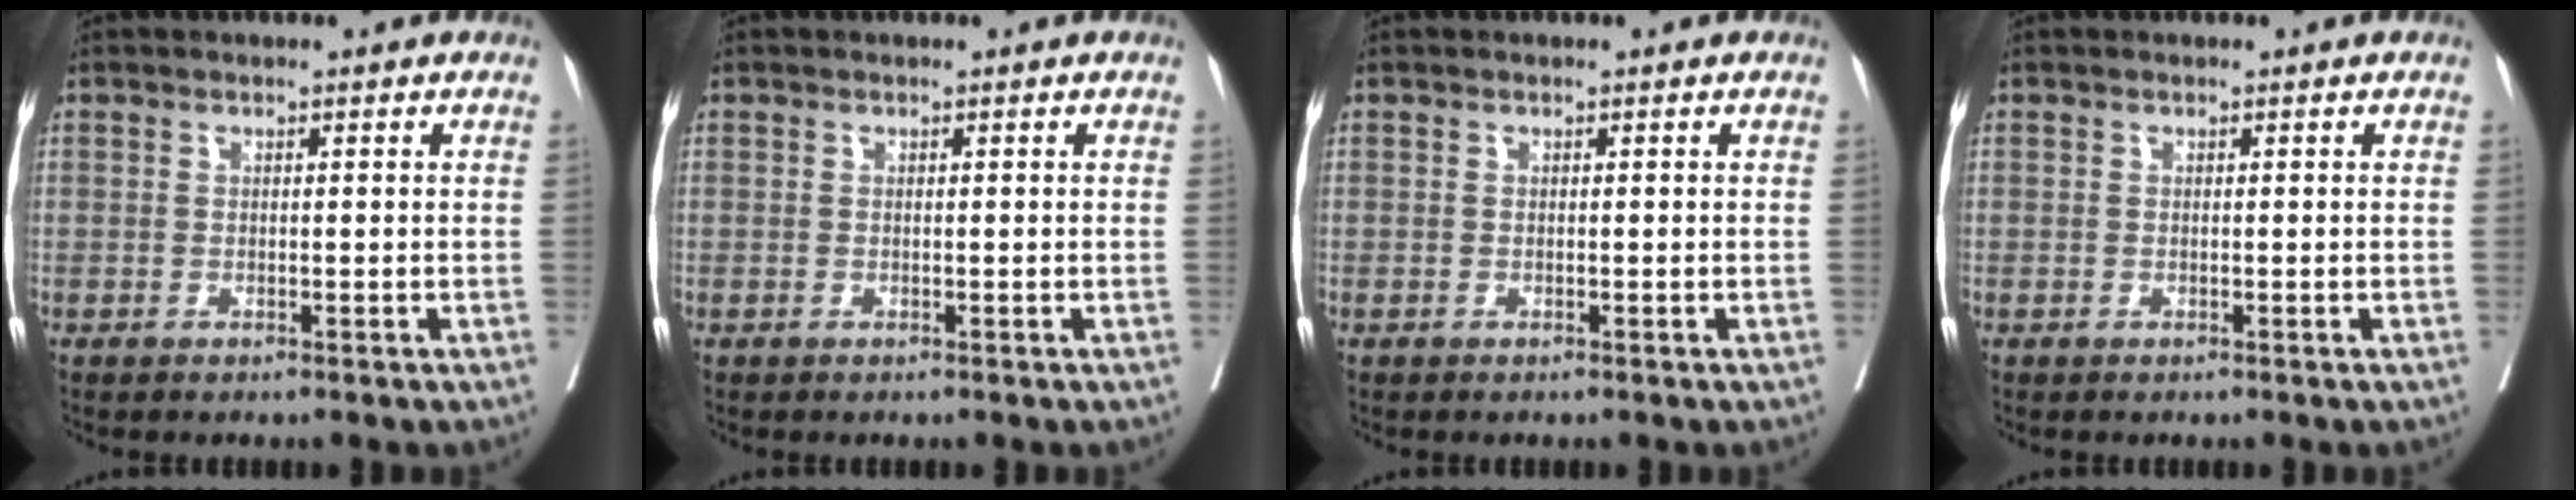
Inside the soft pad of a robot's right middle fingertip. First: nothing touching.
{"total": 0.0}
{"total": 0.0}
{"total": 0.0}